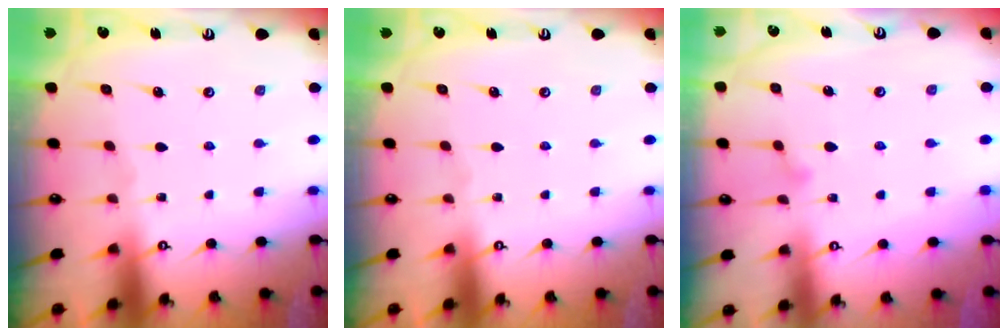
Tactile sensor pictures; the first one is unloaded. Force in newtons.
{"total": 0.0}
{"total": 8.5, "press": 8.5, "slide": 0.6}